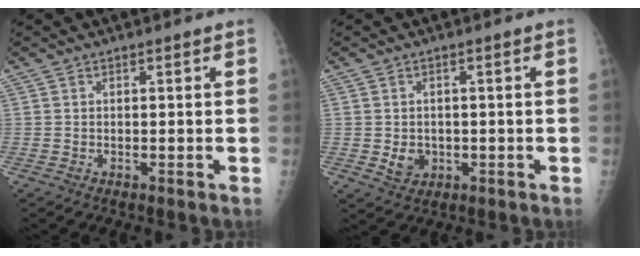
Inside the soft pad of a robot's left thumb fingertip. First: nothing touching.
{"total": 3.6, "force": [-0.7, 3.1, 1.6], "torque": [-0.010, 0.001, 0.000]}